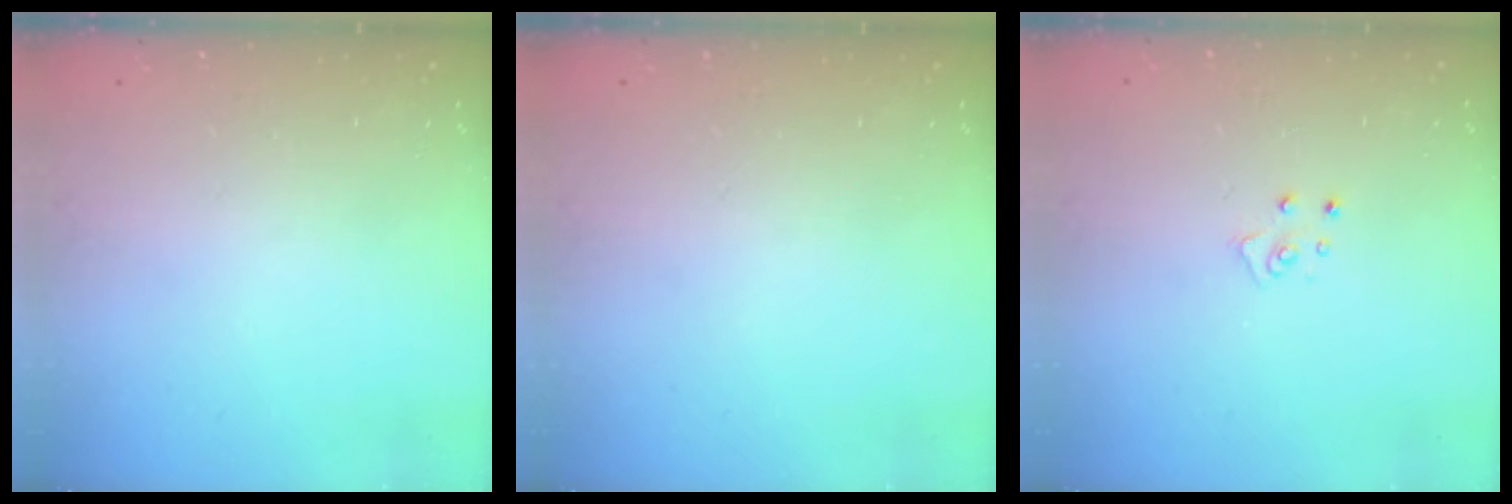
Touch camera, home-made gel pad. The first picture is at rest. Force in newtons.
{"total": 0.0}
{"total": 4.0, "press": 4.0, "slide": 0.3}